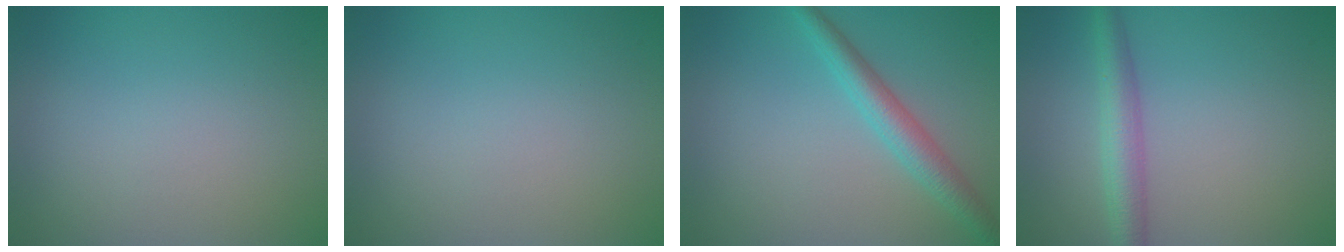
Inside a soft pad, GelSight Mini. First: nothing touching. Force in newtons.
{"total": 0.0}
{"total": 3.4, "press": 3.4, "slide": 0.1}
{"total": 3.4, "press": 3.4, "slide": 0.2}